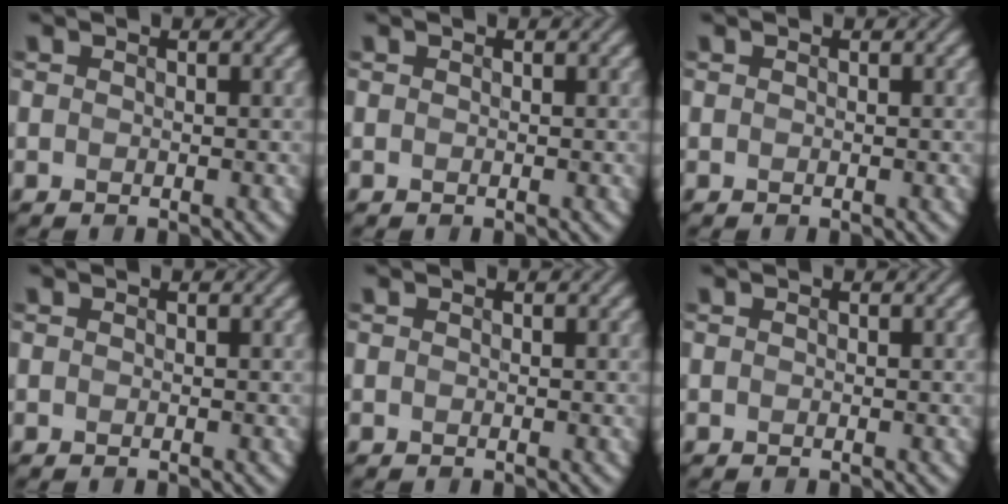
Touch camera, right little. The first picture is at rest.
{"total": 0.0}
{"total": 0.0}
{"total": 0.0}
{"total": 0.0}
{"total": 0.0}